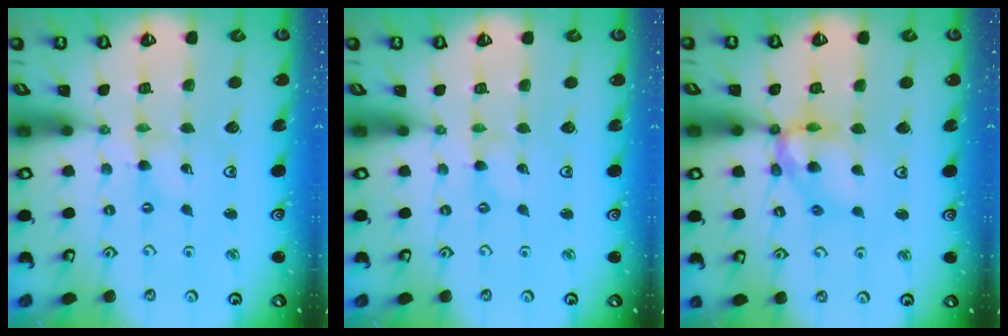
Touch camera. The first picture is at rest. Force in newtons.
{"total": 0.0}
{"total": 12.1, "press": 12.0, "slide": 1.4}